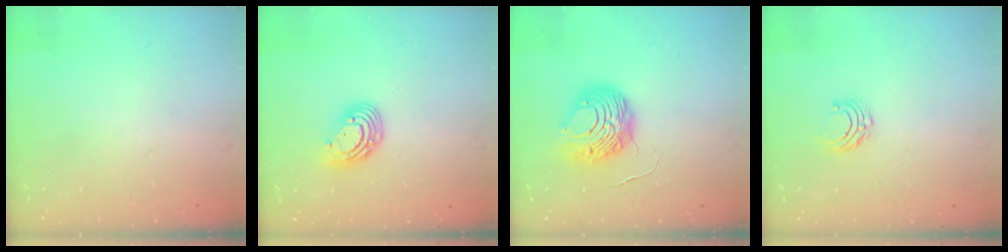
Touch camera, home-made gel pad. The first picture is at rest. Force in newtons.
{"total": 9.9, "press": 9.9, "slide": 1.1}
{"total": 9.7, "press": 9.6, "slide": 1.1}
{"total": 5.0, "press": 5.0, "slide": 0.4}